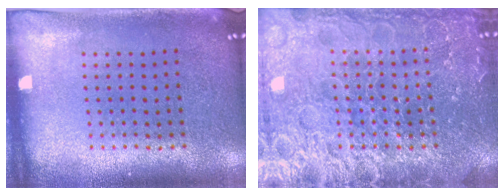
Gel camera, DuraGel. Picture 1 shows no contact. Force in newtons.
{"total": 6.9, "press": 6.8, "slide": 0.8}